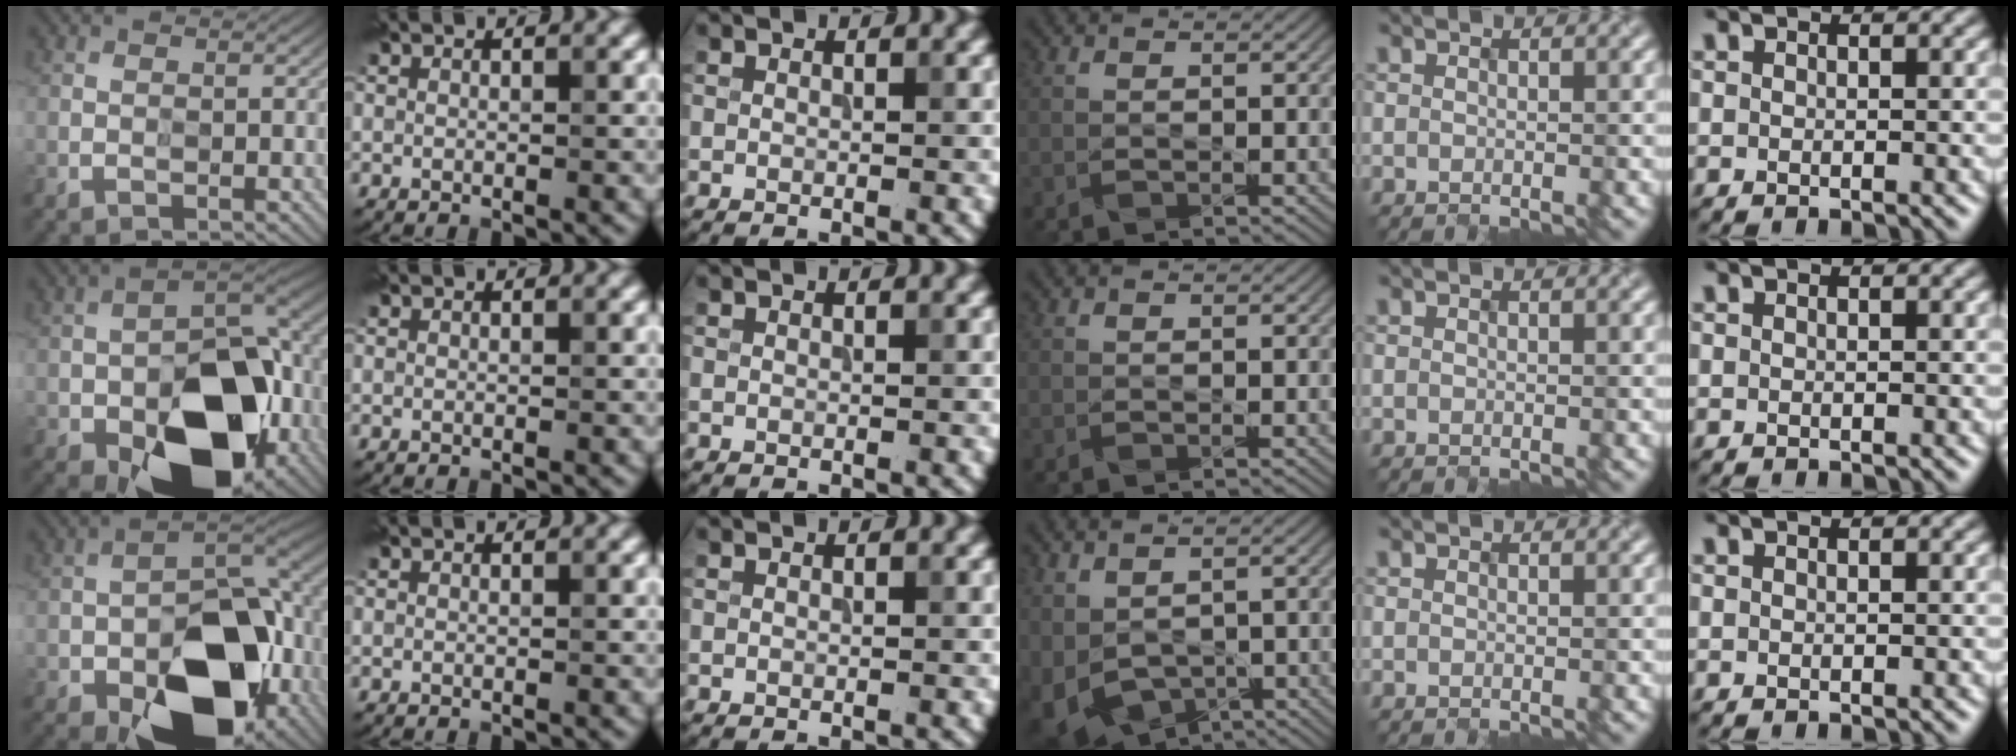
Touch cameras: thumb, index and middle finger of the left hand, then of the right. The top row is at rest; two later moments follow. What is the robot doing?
{"motion": "wipe", "object": "glasses"}